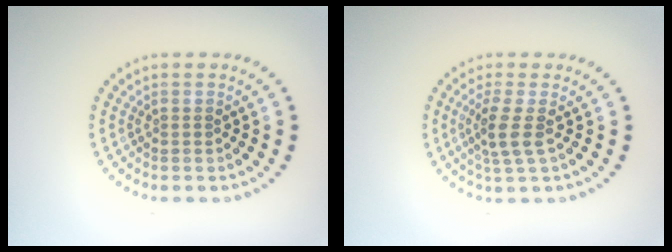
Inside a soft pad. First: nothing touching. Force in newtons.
{"total": 2.5, "press": 1.9, "slide": 1.6}